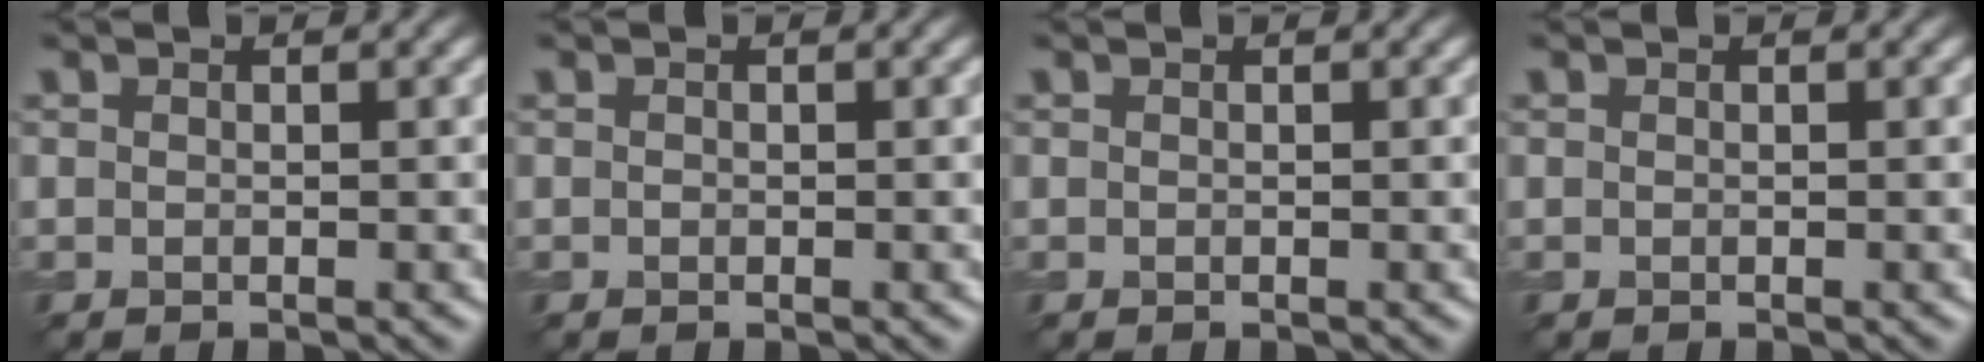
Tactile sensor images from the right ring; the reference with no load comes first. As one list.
[{"total": 0.0}, {"total": 0.0}, {"total": 0.0}]